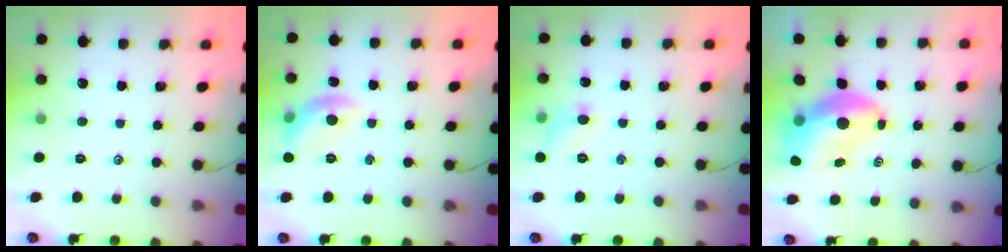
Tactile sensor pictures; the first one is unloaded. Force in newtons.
{"total": 9.6, "press": 9.6, "slide": 0.2}
{"total": 5.5, "press": 5.3, "slide": 1.4}
{"total": 8.9, "press": 8.5, "slide": 2.6}